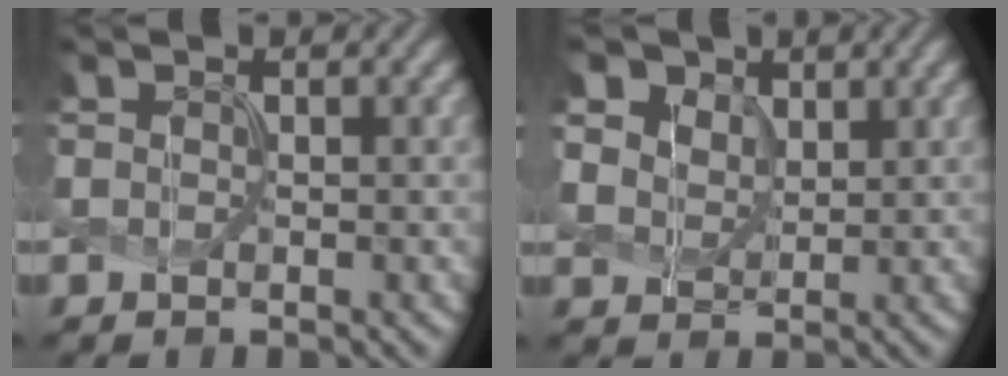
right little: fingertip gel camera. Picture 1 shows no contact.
{"total": 6.0, "force": [4.1, 3.7, 2.4], "torque": [-0.088, 0.001, 0.074]}